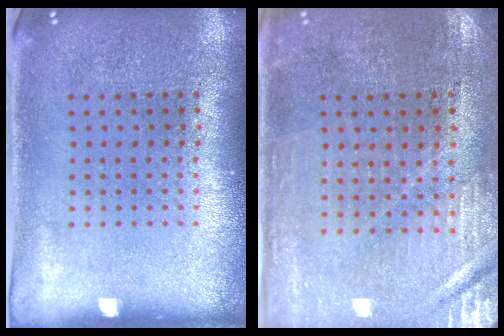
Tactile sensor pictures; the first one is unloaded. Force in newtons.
{"total": 0.6, "press": 0.5, "slide": 0.3}